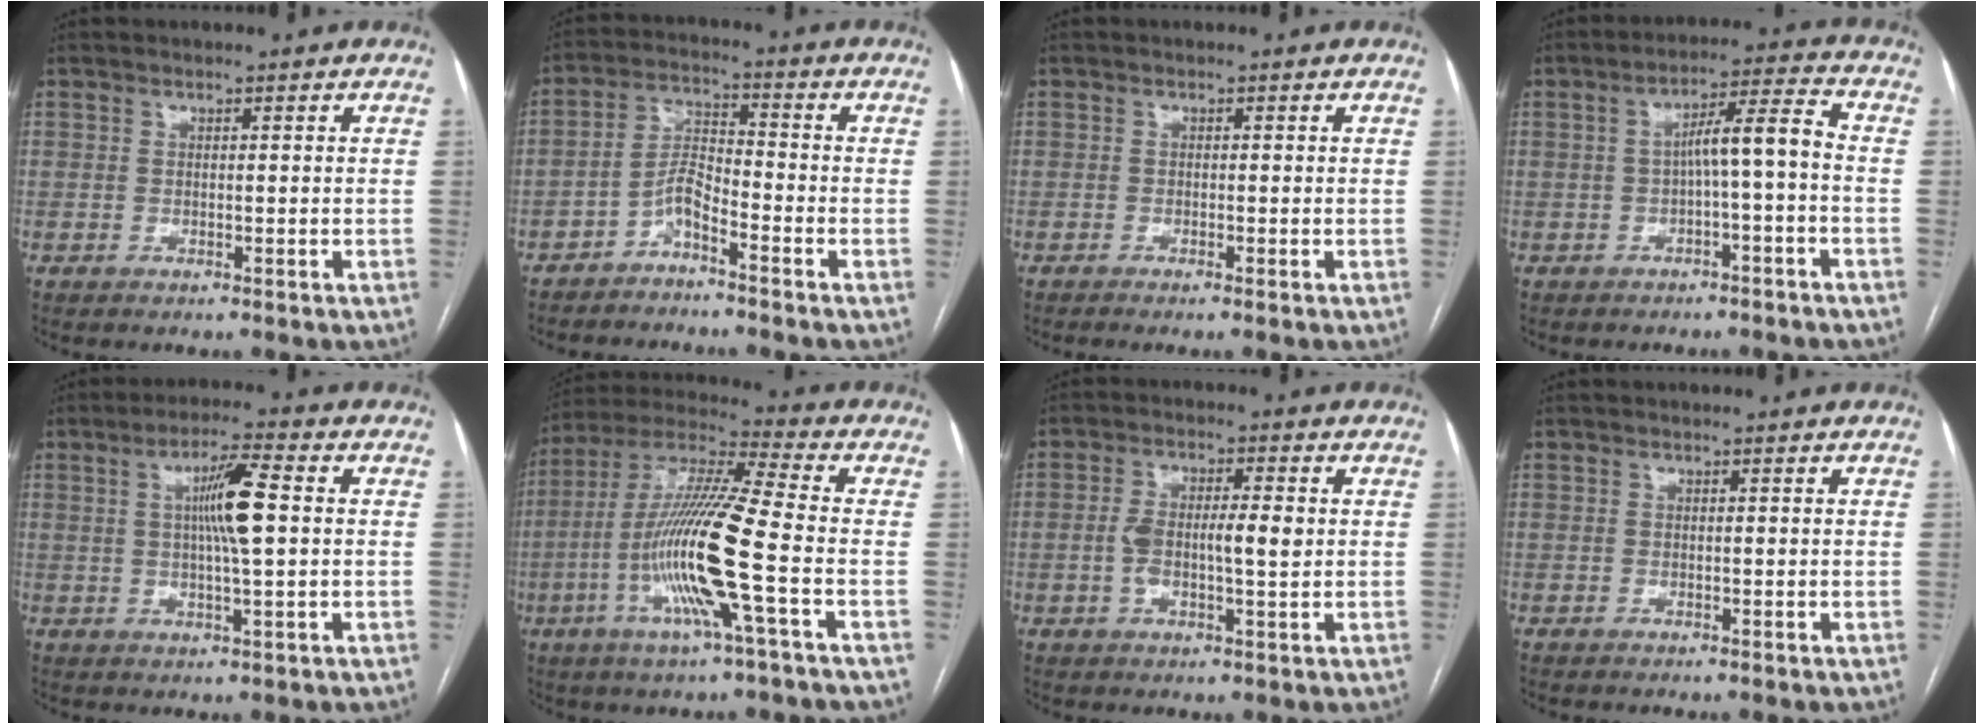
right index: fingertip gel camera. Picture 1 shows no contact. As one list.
[{"total": 4.5, "force": [-3.3, 0.6, 2.9], "torque": [-0.060, 0.005, -0.067]}, {"total": 1.0, "force": [-0.8, -0.2, 0.6], "torque": [-0.012, 0.000, -0.013]}, {"total": 6.4, "force": [-0.9, 0.4, 6.3], "torque": [-0.099, 0.026, -0.013]}, {"total": 7.7, "force": [1.1, 0.3, 7.7], "torque": [-0.137, 0.004, 0.015]}, {"total": 16.2, "force": [-4.4, -0.4, 15.6], "torque": [-0.314, -0.007, -0.094]}, {"total": 6.7, "force": [0.0, 1.8, 6.5], "torque": [-0.124, 0.015, 0.002]}, {"total": 0.0}]